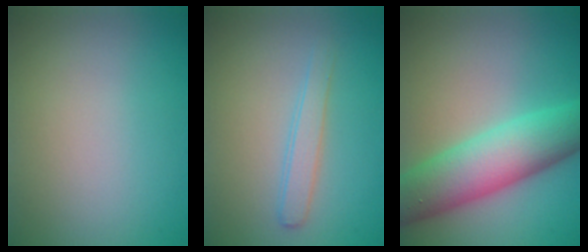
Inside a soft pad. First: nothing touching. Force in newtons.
{"total": 2.0, "press": 2.0, "slide": 0.0}
{"total": 8.5, "press": 8.5, "slide": 0.3}